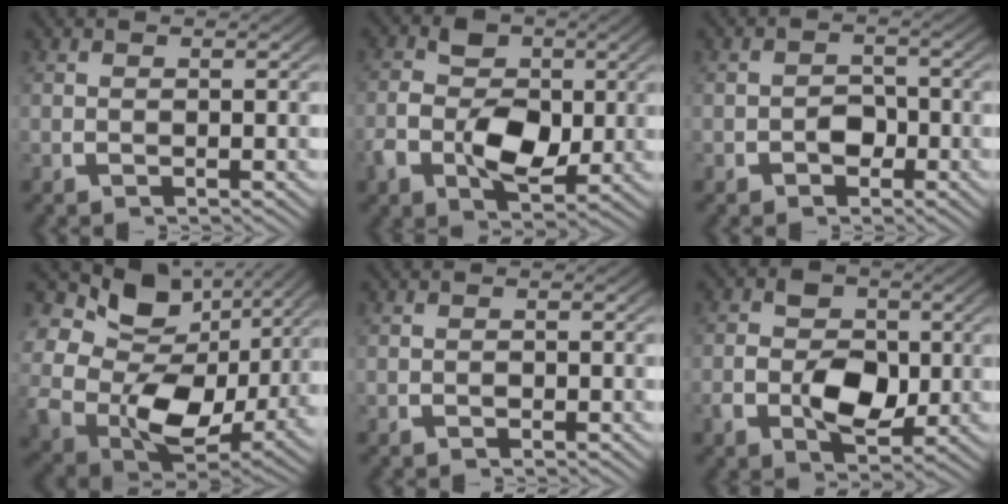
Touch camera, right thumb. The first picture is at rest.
{"total": 8.0, "force": [-0.6, 5.7, 5.5], "torque": [-0.099, -0.024, -0.011]}
{"total": 2.2, "force": [-1.0, 1.7, 1.0], "torque": [-0.013, -0.012, -0.013]}
{"total": 15.0, "force": [1.7, 10.0, 11.0], "torque": [-0.237, -0.048, 0.047]}
{"total": 0.0}
{"total": 7.0, "force": [-0.6, 5.1, 4.8], "torque": [-0.079, -0.022, -0.010]}